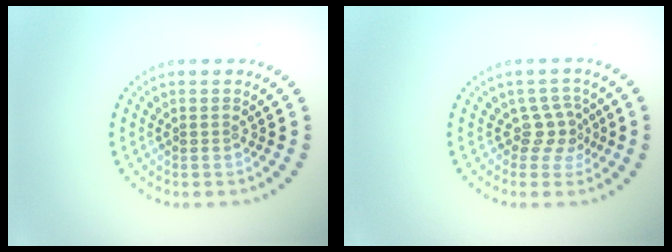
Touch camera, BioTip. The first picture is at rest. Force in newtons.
{"total": 2.2, "press": 1.5, "slide": 1.6}